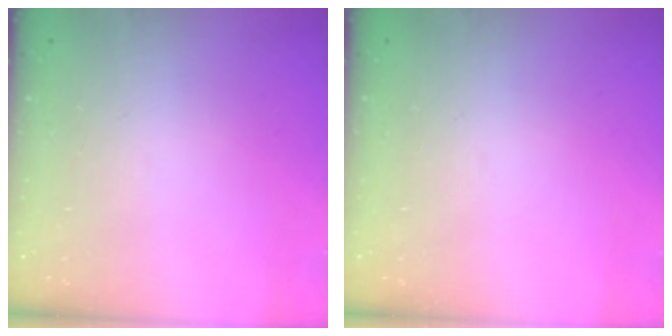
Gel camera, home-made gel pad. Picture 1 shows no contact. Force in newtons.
{"total": 0.0}